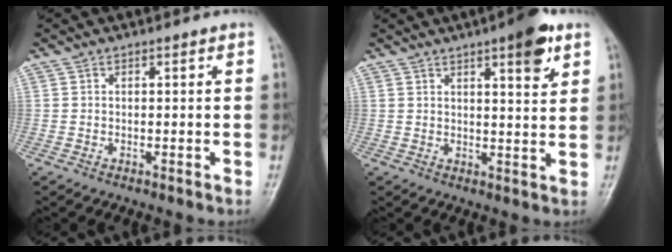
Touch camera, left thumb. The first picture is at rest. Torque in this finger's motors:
{"motor_torque": [1.41, 0.92, 0.76, -0.94, 0.03]}